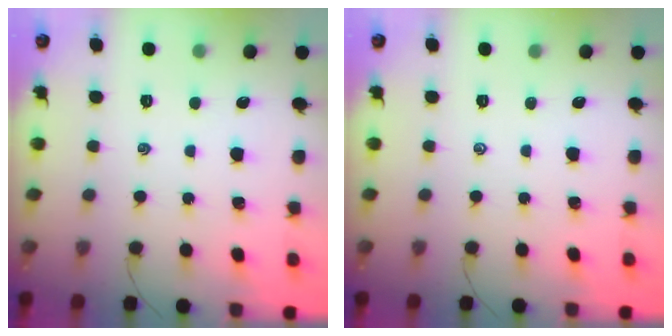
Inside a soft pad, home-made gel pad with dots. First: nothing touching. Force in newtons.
{"total": 0.0}